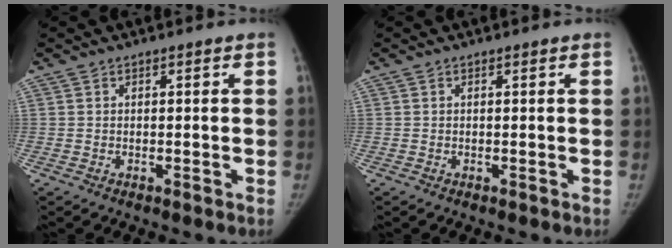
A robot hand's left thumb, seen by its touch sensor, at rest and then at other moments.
{"total": 0.0}